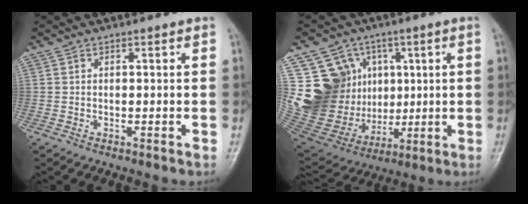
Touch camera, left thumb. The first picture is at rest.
{"total": 20.9, "force": [5.0, 17.7, 9.8], "torque": [-0.161, 0.010, 0.124]}